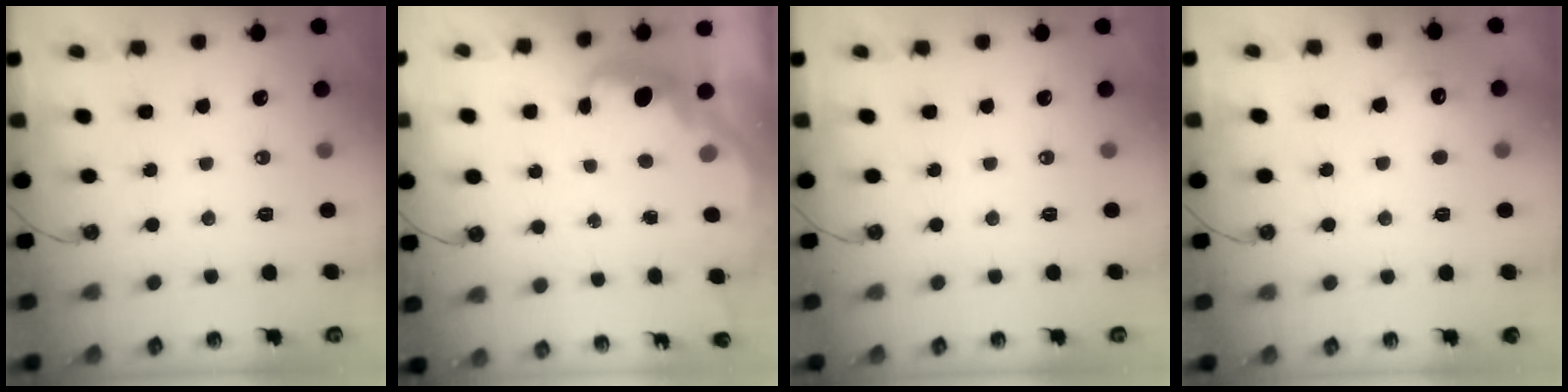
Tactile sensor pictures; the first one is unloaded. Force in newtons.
{"total": 2.9, "press": 2.9, "slide": 0.6}
{"total": 0.0}
{"total": 6.0, "press": 6.0, "slide": 0.9}